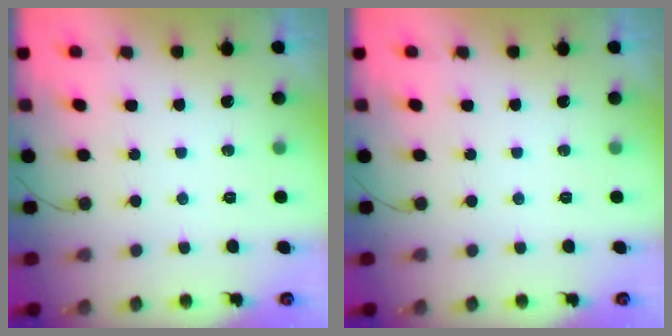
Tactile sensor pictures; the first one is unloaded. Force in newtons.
{"total": 0.0}